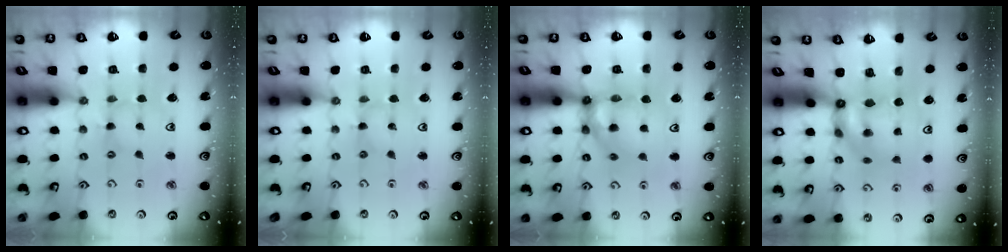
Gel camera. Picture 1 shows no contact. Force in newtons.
{"total": 0.0}
{"total": 11.9, "press": 11.8, "slide": 1.4}
{"total": 6.6, "press": 6.6, "slide": 0.7}